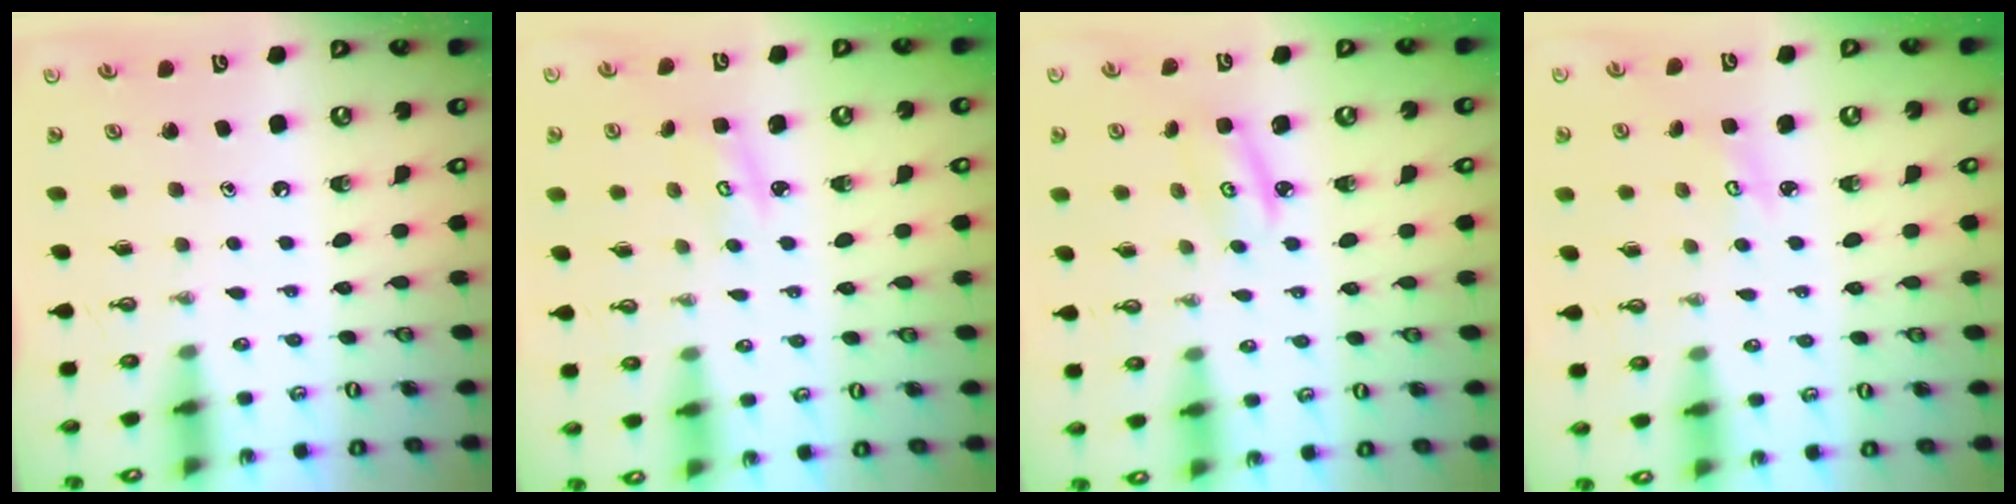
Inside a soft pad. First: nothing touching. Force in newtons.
{"total": 3.4, "press": 3.3, "slide": 0.5}
{"total": 3.1, "press": 3.1, "slide": 0.2}
{"total": 3.1, "press": 3.1, "slide": 0.4}